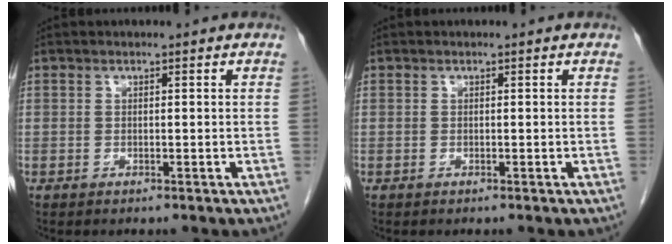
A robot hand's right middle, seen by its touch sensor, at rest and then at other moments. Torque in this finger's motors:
{"motor_torque": [0.24, -0.02, 0.03, 0.01]}